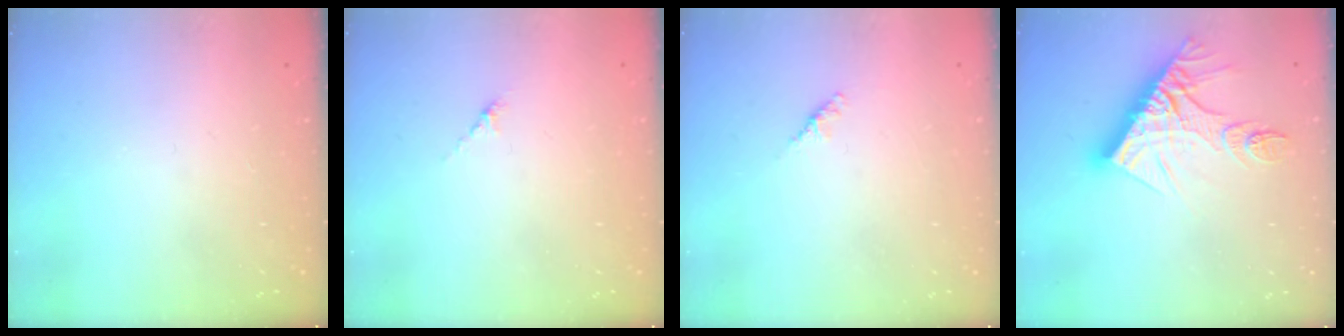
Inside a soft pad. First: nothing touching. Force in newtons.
{"total": 2.7, "press": 2.7, "slide": 0.7}
{"total": 1.8, "press": 1.7, "slide": 0.6}
{"total": 15.4, "press": 15.3, "slide": 1.2}